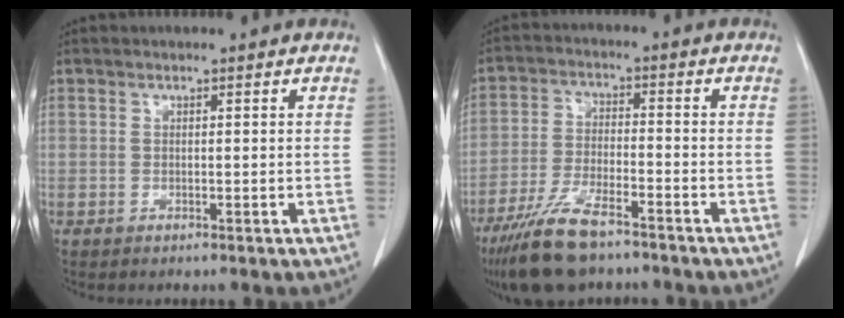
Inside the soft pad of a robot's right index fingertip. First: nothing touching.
{"total": 10.9, "force": [-8.1, 2.6, 6.9], "torque": [-0.141, -0.025, -0.147]}